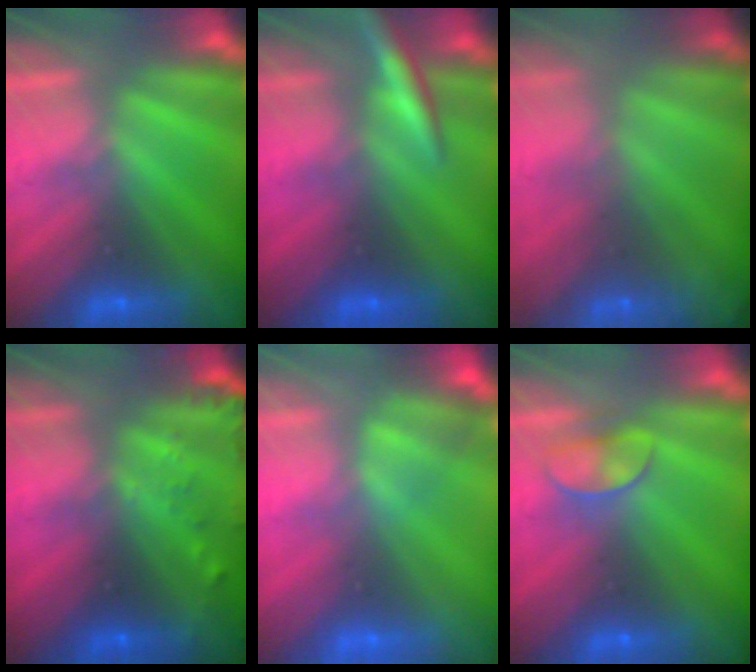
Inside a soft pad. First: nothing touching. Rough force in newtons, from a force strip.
{"total": 3.0}
{"total": 6.9}
{"total": 5.6}
{"total": 3.6}
{"total": 2.4}